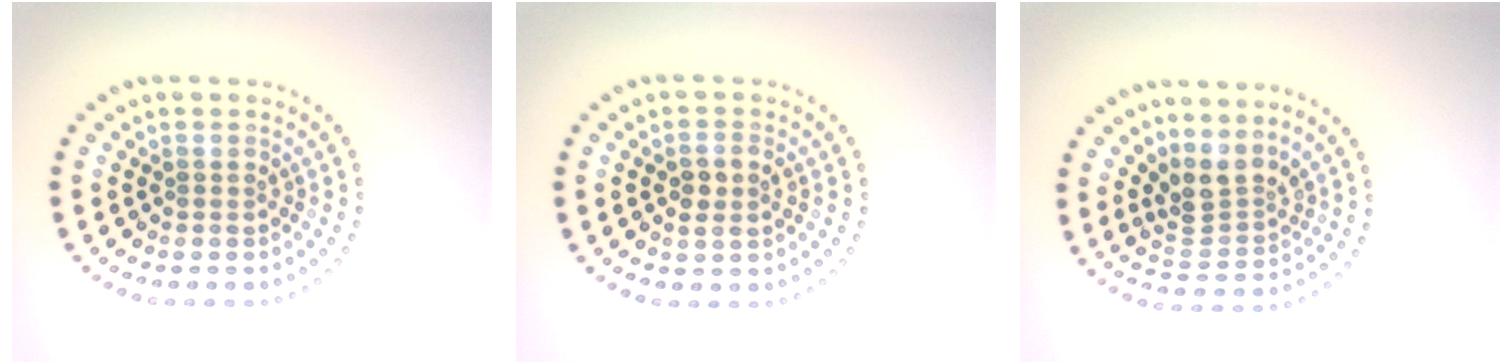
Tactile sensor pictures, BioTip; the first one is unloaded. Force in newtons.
{"total": 1.9, "press": 1.8, "slide": 0.5}
{"total": 3.4, "press": 2.3, "slide": 2.4}